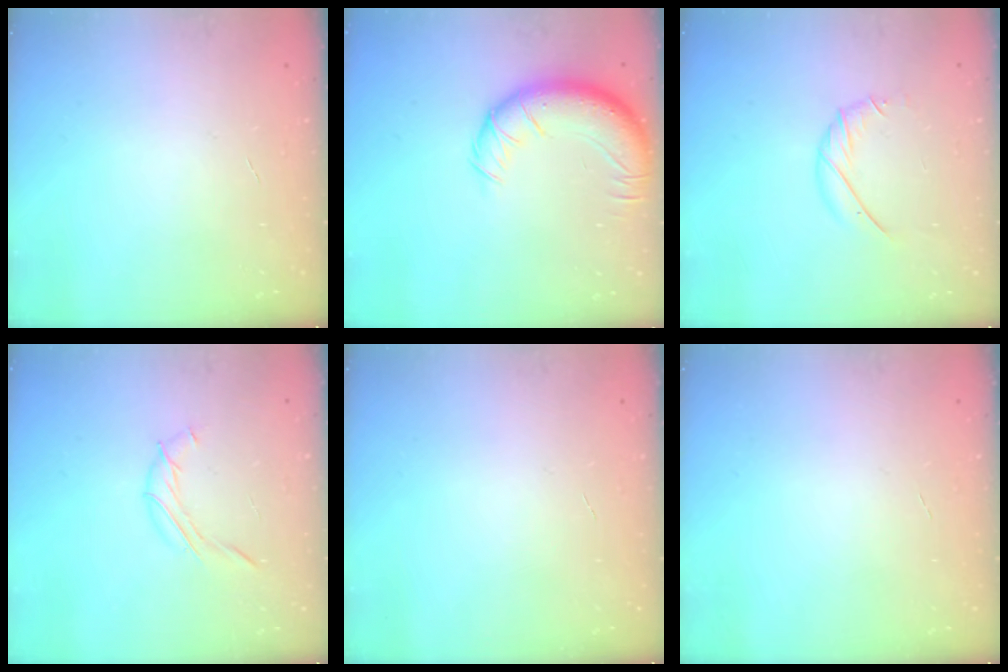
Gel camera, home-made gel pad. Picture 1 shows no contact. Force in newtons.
{"total": 14.7, "press": 14.4, "slide": 3.0}
{"total": 6.8, "press": 6.8, "slide": 0.4}
{"total": 7.4, "press": 7.3, "slide": 1.3}
{"total": 0.0}
{"total": 0.0}